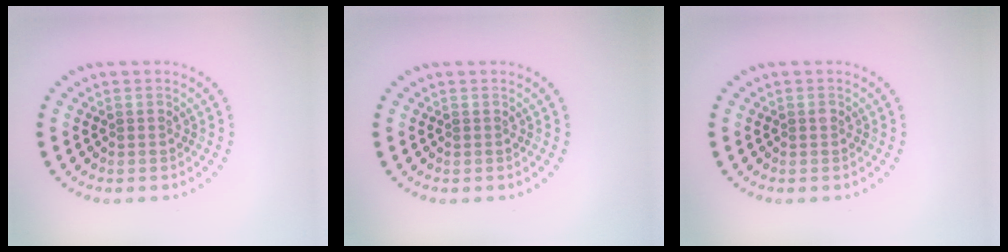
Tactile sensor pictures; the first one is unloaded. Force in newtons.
{"total": 0.0}
{"total": 0.5, "press": 0.5, "slide": 0.2}